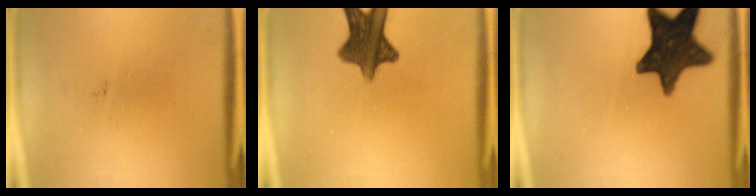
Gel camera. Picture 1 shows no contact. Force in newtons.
{"total": 10.5}
{"total": 14.2}